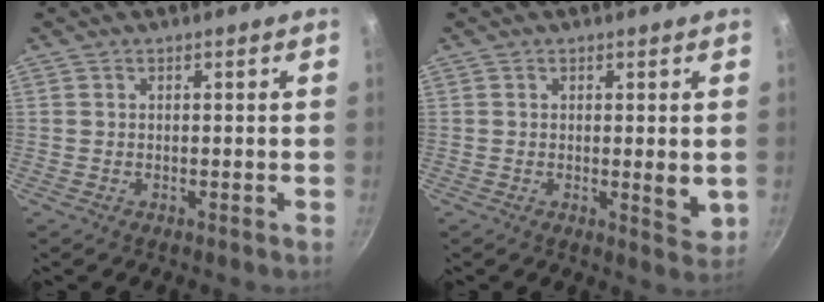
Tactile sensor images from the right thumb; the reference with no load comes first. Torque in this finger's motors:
{"motor_torque": [1.67, 1.43, 1.27, -0.98, 0.69]}